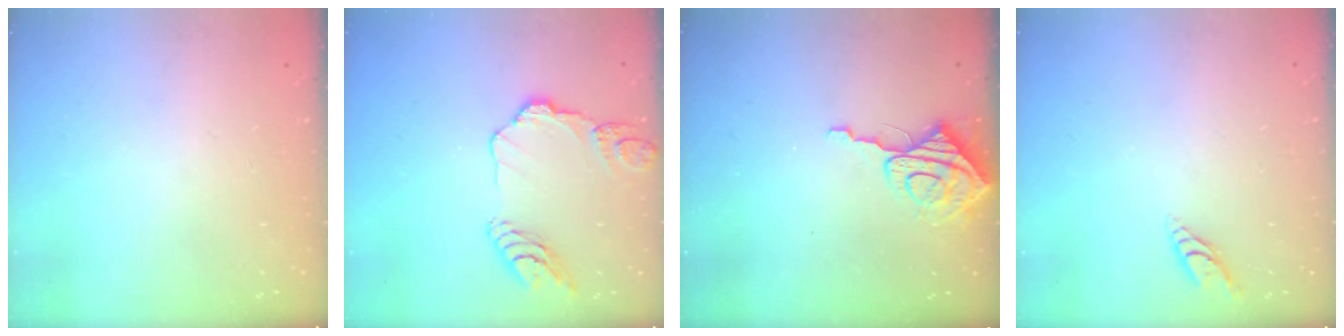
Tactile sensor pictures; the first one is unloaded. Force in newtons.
{"total": 12.1, "press": 12.1, "slide": 1.1}
{"total": 8.1, "press": 8.1, "slide": 0.6}
{"total": 5.5, "press": 5.5, "slide": 0.3}